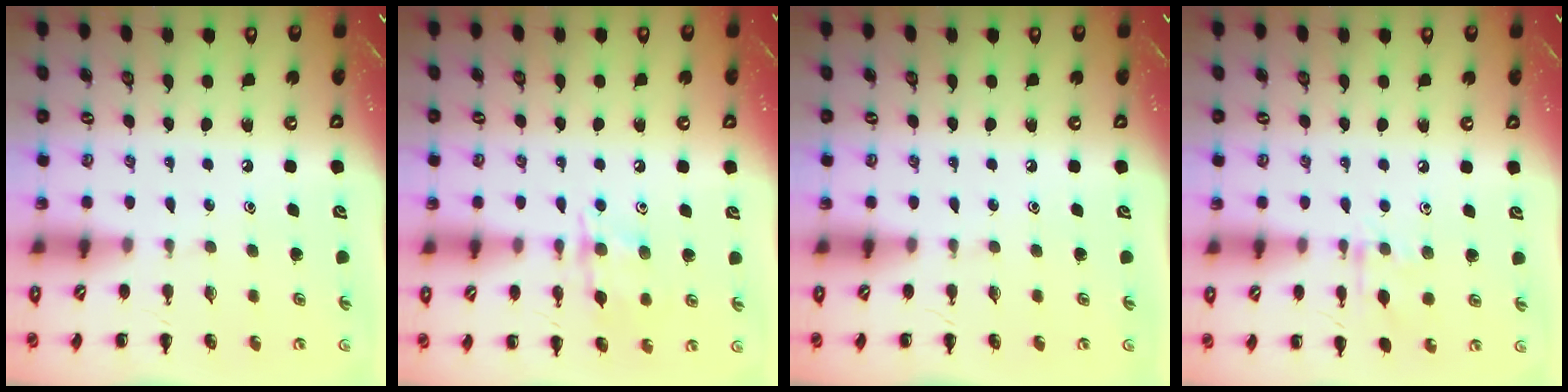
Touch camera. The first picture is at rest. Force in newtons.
{"total": 10.4, "press": 10.4, "slide": 0.5}
{"total": 0.0}
{"total": 7.1, "press": 6.9, "slide": 1.6}